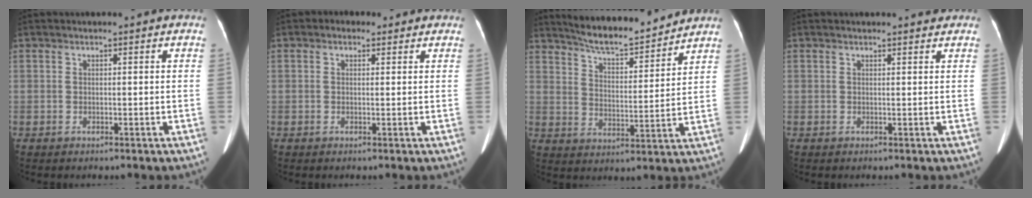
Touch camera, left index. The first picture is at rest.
{"total": 1.8, "force": [1.0, 1.4, 0.6], "torque": [-0.011, 0.012, 0.009]}
{"total": 12.0, "force": [11.4, 1.0, 3.6], "torque": [-0.063, 0.001, 0.182]}
{"total": 1.7, "force": [1.7, 0.2, 0.4], "torque": [-0.010, 0.003, 0.018]}